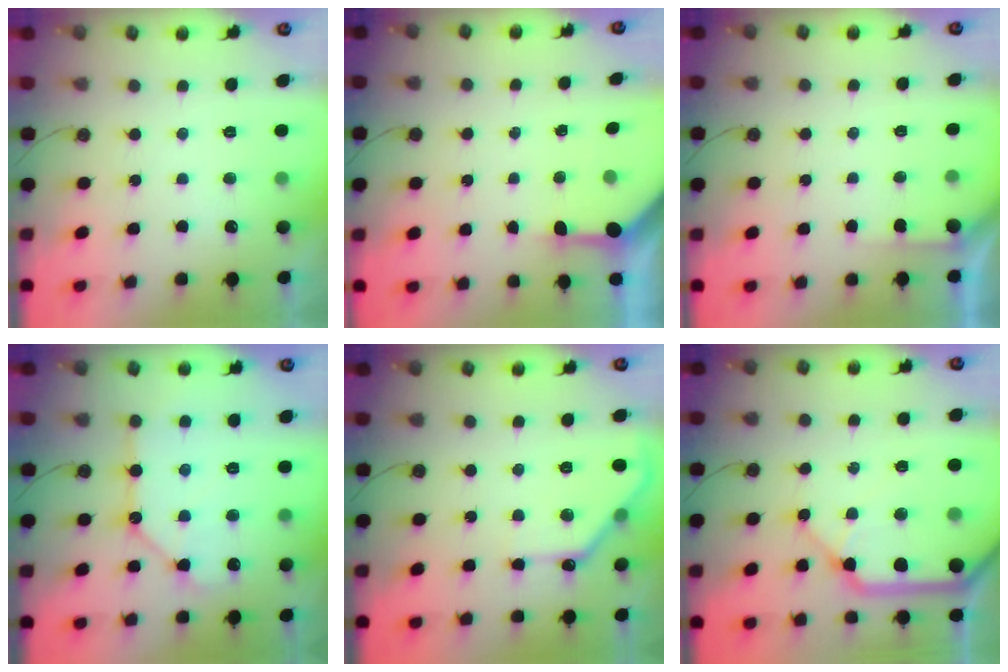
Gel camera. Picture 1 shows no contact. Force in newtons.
{"total": 3.3, "press": 3.3, "slide": 0.4}
{"total": 1.5, "press": 1.5, "slide": 0.2}
{"total": 10.8, "press": 10.8, "slide": 1.1}
{"total": 10.5, "press": 10.5, "slide": 0.4}
{"total": 19.2, "press": 19.0, "slide": 3.0}